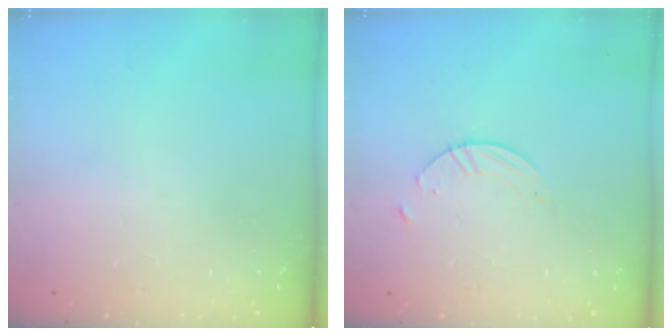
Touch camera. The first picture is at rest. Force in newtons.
{"total": 2.7, "press": 2.6, "slide": 0.3}